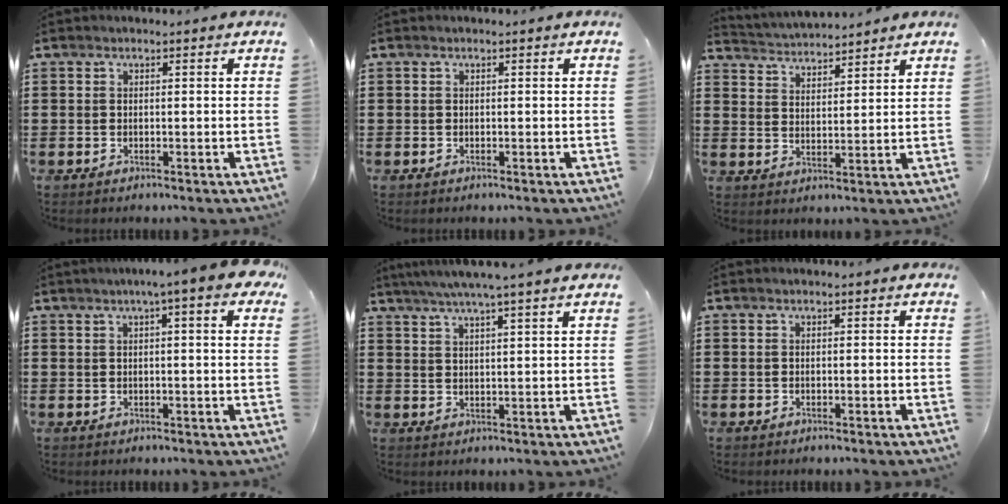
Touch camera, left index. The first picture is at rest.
{"total": 0.0}
{"total": 3.6, "force": [3.5, 0.2, -0.4], "torque": [-0.010, -0.018, 0.062]}
{"total": 4.9, "force": [2.8, 0.0, 4.1], "torque": [-0.076, 0.001, 0.046]}
{"total": 4.7, "force": [3.9, -0.6, 2.5], "torque": [-0.058, -0.012, 0.068]}
{"total": 0.0}